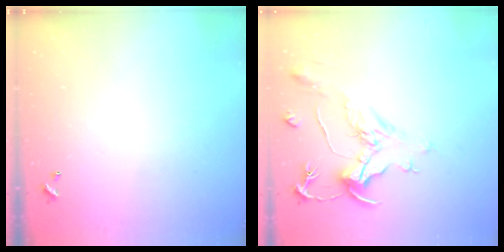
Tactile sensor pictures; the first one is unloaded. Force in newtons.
{"total": 2.1, "press": 1.6, "slide": 1.4}